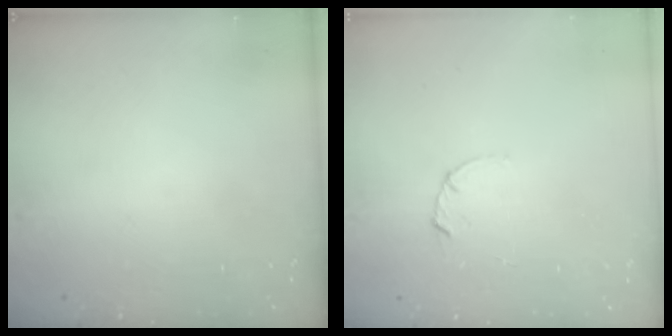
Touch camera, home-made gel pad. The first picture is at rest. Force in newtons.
{"total": 1.7, "press": 1.6, "slide": 0.3}